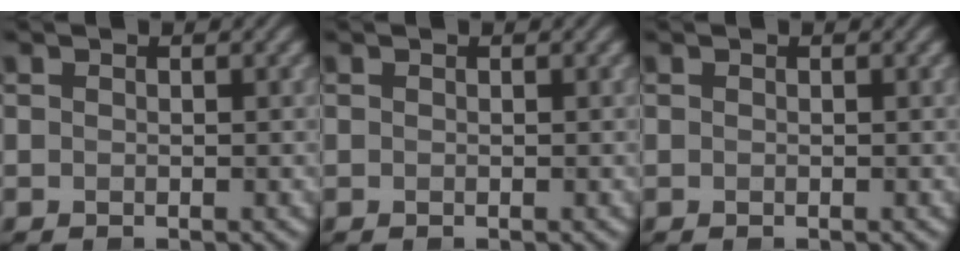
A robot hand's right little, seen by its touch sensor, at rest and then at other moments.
{"total": 0.0}
{"total": 0.0}